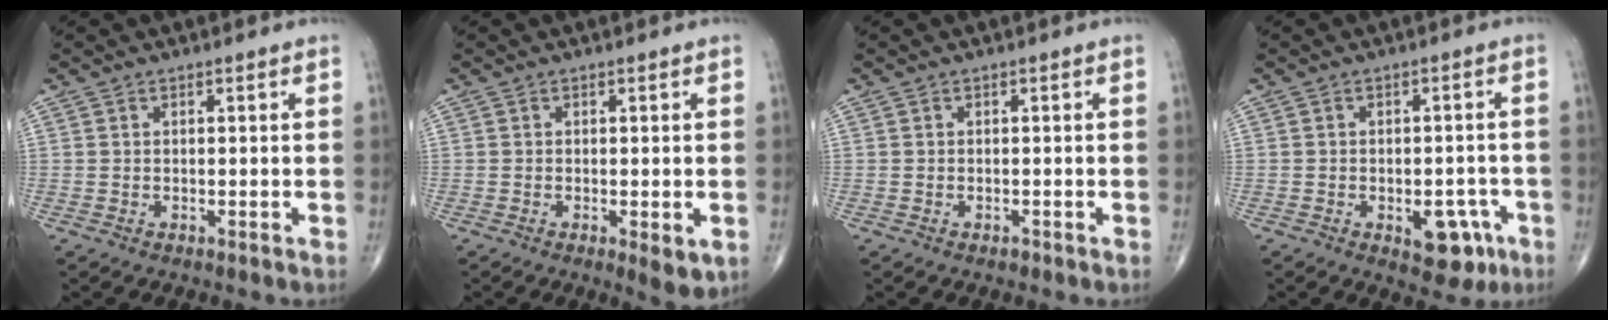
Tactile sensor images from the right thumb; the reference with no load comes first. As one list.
[{"total": 3.6, "force": [-1.0, 1.2, 3.2], "torque": [-0.048, -0.011, -0.015]}, {"total": 0.5, "force": [-0.4, 0.3, 0.2], "torque": [-0.002, 0.000, -0.009]}, {"total": 7.5, "force": [-3.2, 4.2, 5.2], "torque": [-0.038, 0.018, -0.033]}]